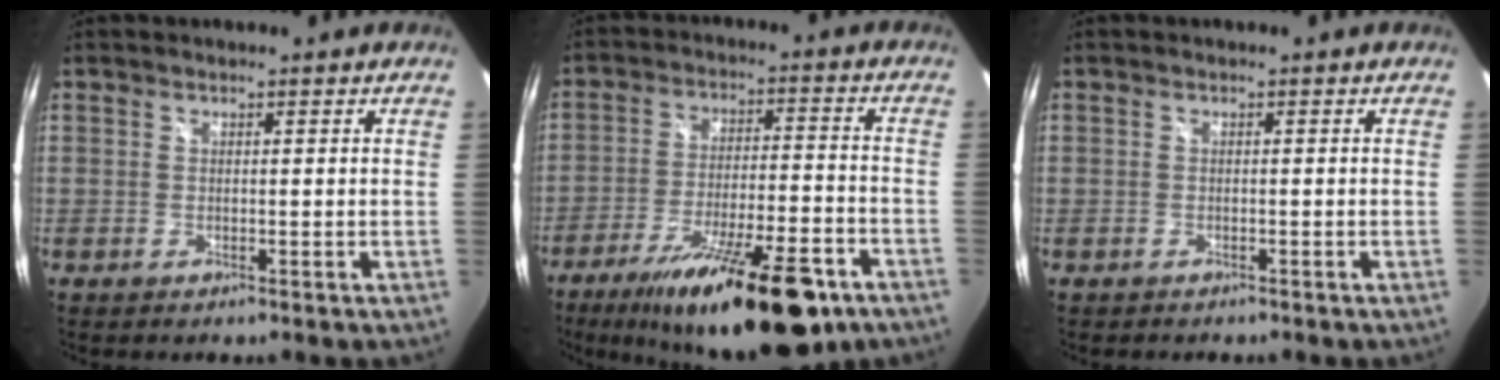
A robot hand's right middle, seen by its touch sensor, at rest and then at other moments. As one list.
[{"total": 21.6, "force": [-14.3, 5.8, 15.1], "torque": [-0.250, -0.032, -0.214]}, {"total": 0.6, "force": [-0.4, 0.4, -0.2], "torque": [-0.001, 0.001, -0.008]}]